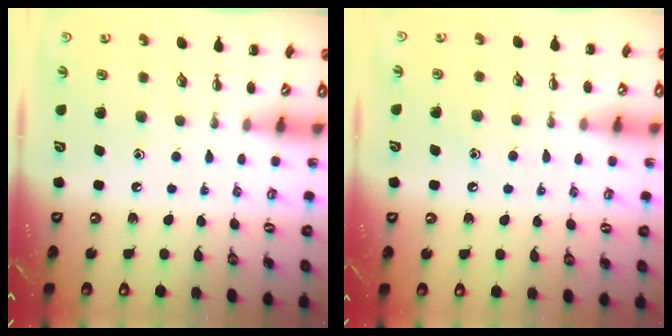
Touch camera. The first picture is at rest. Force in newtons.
{"total": 7.4, "press": 7.2, "slide": 1.9}